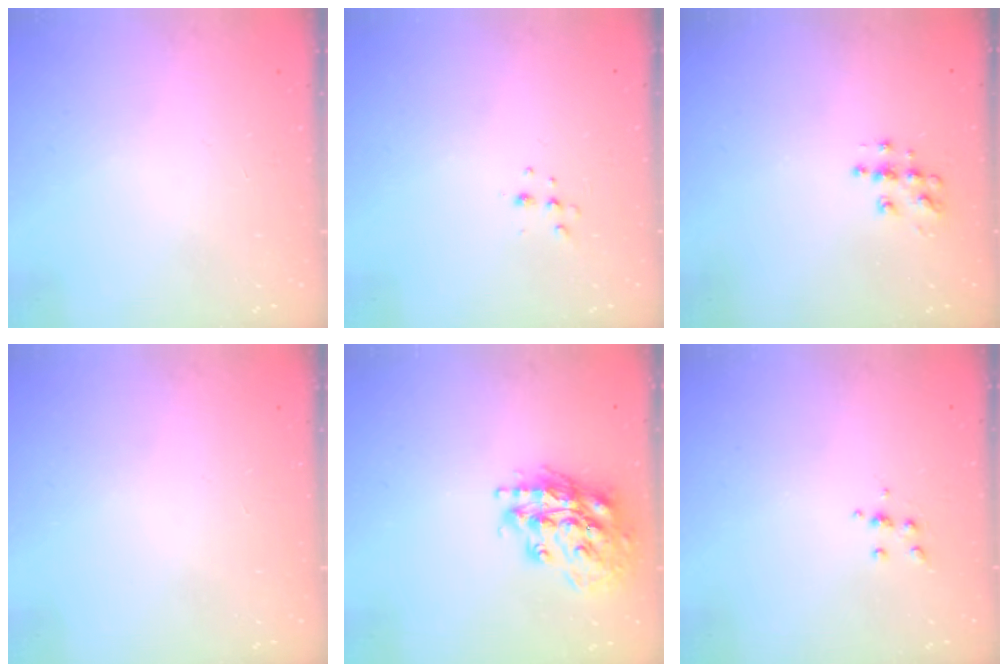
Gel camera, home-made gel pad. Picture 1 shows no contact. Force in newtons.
{"total": 3.8, "press": 3.7, "slide": 0.7}
{"total": 7.5, "press": 7.5, "slide": 0.3}
{"total": 0.0}
{"total": 17.4, "press": 17.3, "slide": 2.4}
{"total": 4.0, "press": 3.9, "slide": 0.9}